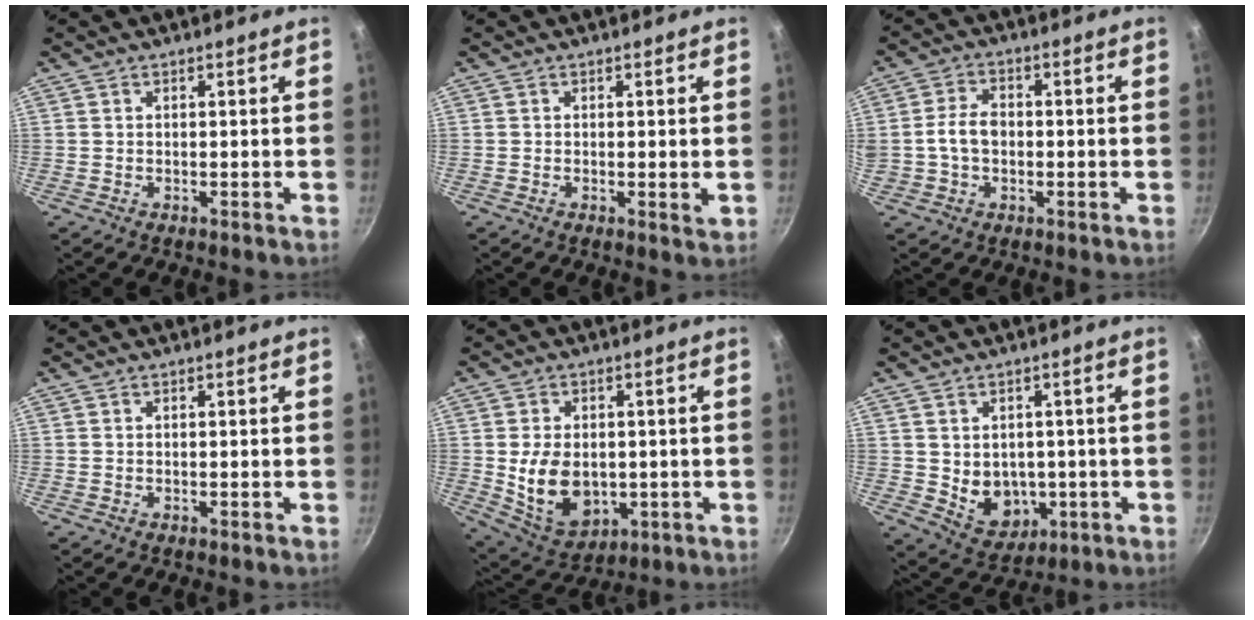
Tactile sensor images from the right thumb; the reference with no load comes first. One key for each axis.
{"total": 1.4, "fx": 0.0, "fy": 0.4, "fz": 1.3, "tx": -0.022, "ty": -0.006, "tz": -0.002}
{"total": 6.1, "fx": -0.5, "fy": 4.4, "fz": 4.2, "tx": -0.066, "ty": 0.019, "tz": -0.014}
{"total": 0.0}
{"total": 12.2, "fx": -0.7, "fy": 8.7, "fz": 8.5, "tx": -0.129, "ty": -0.012, "tz": 0.010}
{"total": 8.6, "fx": -0.5, "fy": 7.0, "fz": 4.9, "tx": -0.050, "ty": -0.009, "tz": 0.014}